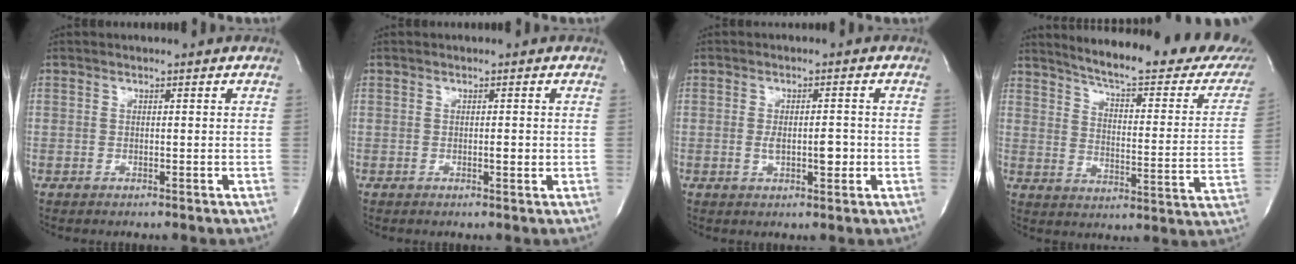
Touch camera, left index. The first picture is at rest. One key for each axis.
{"total": 1.0, "fx": -0.1, "fy": 0.2, "fz": 1.0, "tx": -0.017, "ty": -0.001, "tz": -0.001}
{"total": 4.0, "fx": -0.7, "fy": 1.5, "fz": 3.7, "tx": -0.062, "ty": -0.001, "tz": -0.005}
{"total": 26.3, "fx": 23.2, "fy": 4.1, "fz": 11.7, "tx": -0.165, "ty": -0.079, "tz": 0.276}